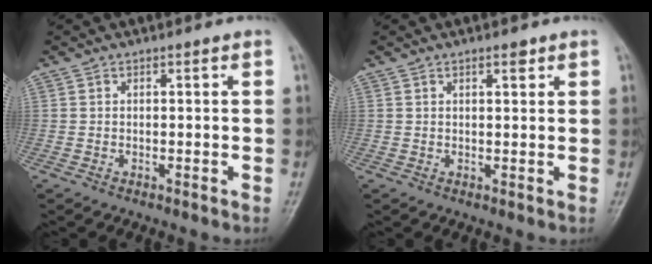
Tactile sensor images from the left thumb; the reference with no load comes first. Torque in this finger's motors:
{"motor_torque": [-0.36, 0.21, -0.05, 0.10, 0.07]}